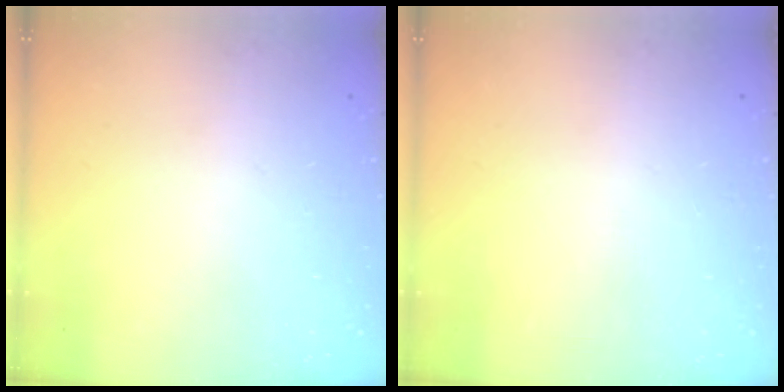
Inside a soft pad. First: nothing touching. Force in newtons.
{"total": 0.0}